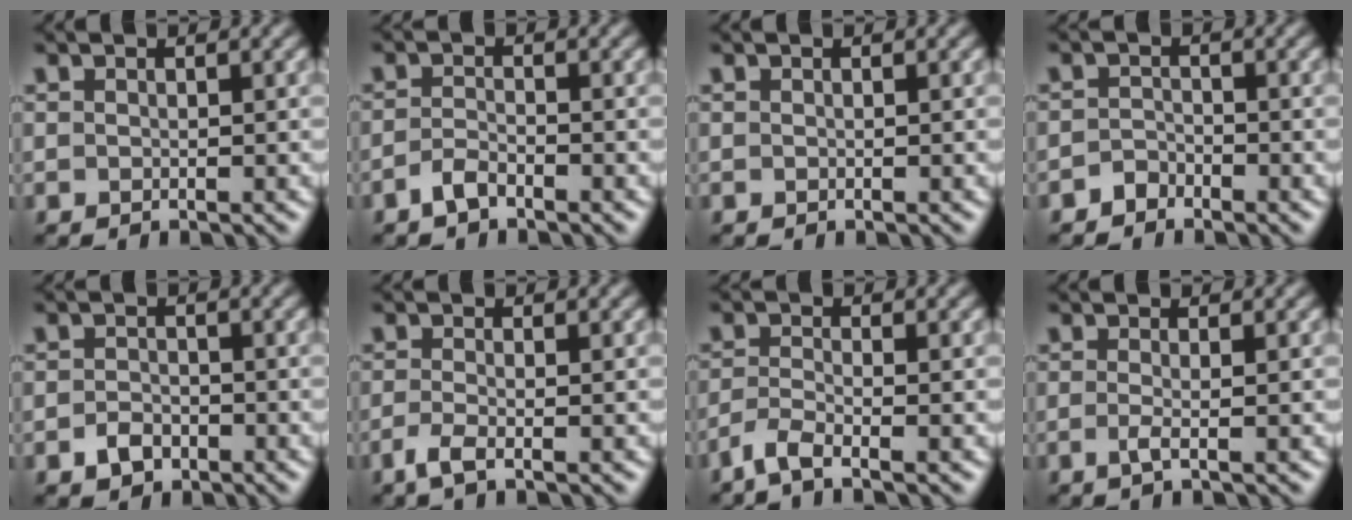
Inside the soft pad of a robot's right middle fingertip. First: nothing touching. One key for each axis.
{"total": 1.6, "fx": -1.2, "fy": 0.6, "fz": 0.9, "tx": -0.023, "ty": 0.003, "tz": -0.028}
{"total": 0.0}
{"total": 1.3, "fx": -1.1, "fy": 0.7, "fz": 0.2, "tx": -0.001, "ty": 0.006, "tz": -0.022}
{"total": 1.9, "fx": -1.1, "fy": 1.3, "fz": 0.9, "tx": -0.015, "ty": 0.002, "tz": -0.023}
{"total": 1.9, "fx": -1.1, "fy": 0.5, "fz": 1.5, "tx": -0.036, "ty": -0.008, "tz": -0.030}
{"total": 2.3, "fx": -1.8, "fy": 0.3, "fz": 1.5, "tx": -0.035, "ty": -0.006, "tz": -0.047}
{"total": 1.5, "fx": -0.3, "fy": 0.4, "fz": 1.4, "tx": -0.026, "ty": -0.005, "tz": -0.009}